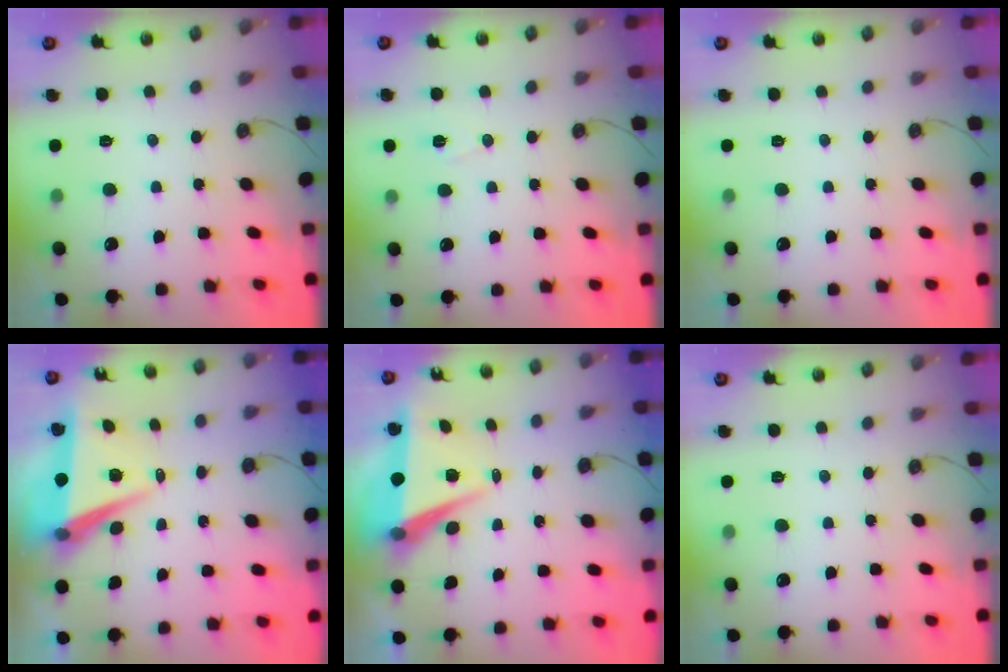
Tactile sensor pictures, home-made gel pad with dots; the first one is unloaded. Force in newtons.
{"total": 6.9, "press": 5.1, "slide": 4.6}
{"total": 0.0}
{"total": 7.6, "press": 6.2, "slide": 4.4}
{"total": 7.2, "press": 5.8, "slide": 4.3}
{"total": 0.0}